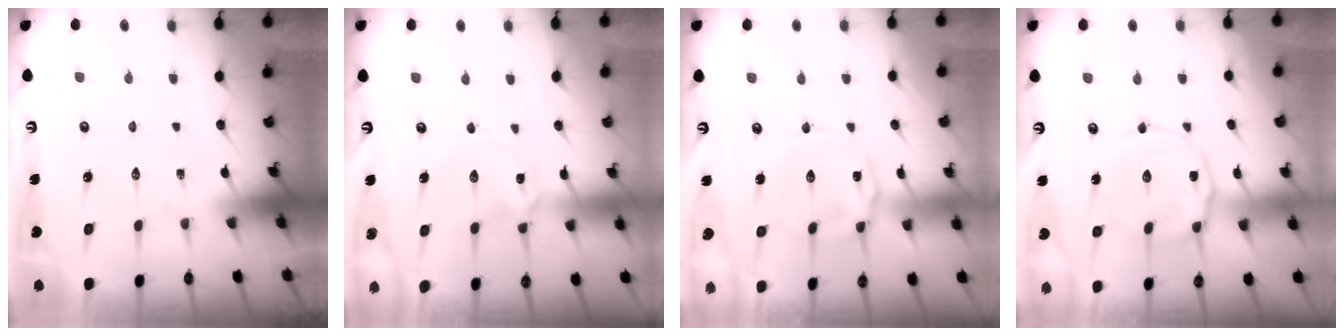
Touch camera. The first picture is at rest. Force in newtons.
{"total": 1.4, "press": 1.3, "slide": 0.1}
{"total": 2.9, "press": 2.9, "slide": 0.5}
{"total": 7.4, "press": 7.4, "slide": 0.6}